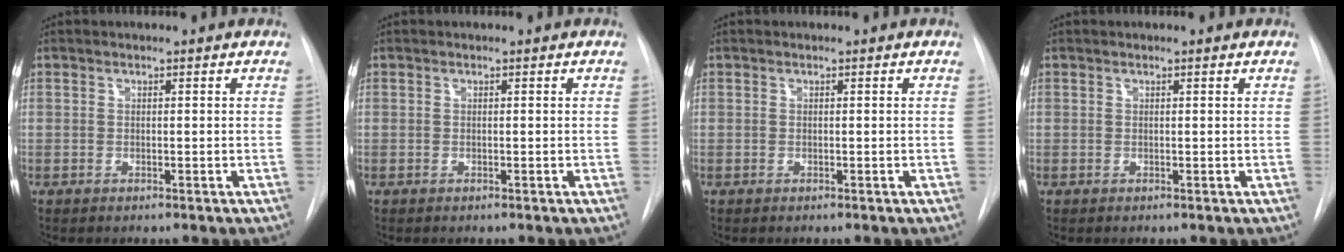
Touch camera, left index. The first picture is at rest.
{"total": 0.0}
{"total": 0.0}
{"total": 0.0}